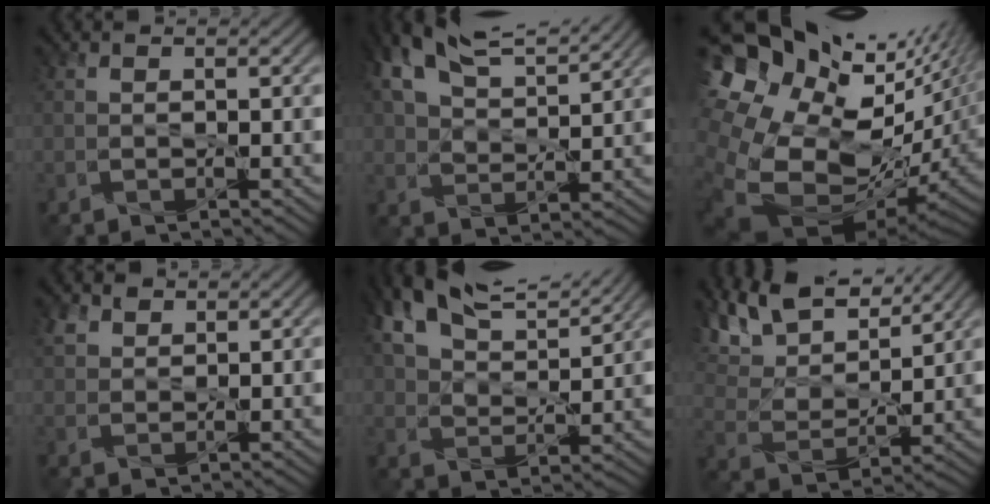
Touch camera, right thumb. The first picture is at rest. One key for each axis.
{"total": 10.8, "fx": 8.0, "fy": 4.3, "fz": 5.8, "tx": -0.144, "ty": 0.026, "tz": 0.149}
{"total": 19.5, "fx": 4.6, "fy": 13.7, "fz": 13.1, "tx": -0.285, "ty": -0.015, "tz": 0.113}
{"total": 2.3, "fx": 2.0, "fy": 1.2, "fz": 0.0, "tx": -0.006, "ty": 0.006, "tz": 0.038}
{"total": 12.1, "fx": 9.4, "fy": 4.7, "fz": 6.1, "tx": -0.149, "ty": 0.024, "tz": 0.163}
{"total": 12.9, "fx": 10.2, "fy": 4.7, "fz": 6.4, "tx": -0.169, "ty": 0.017, "tz": 0.166}